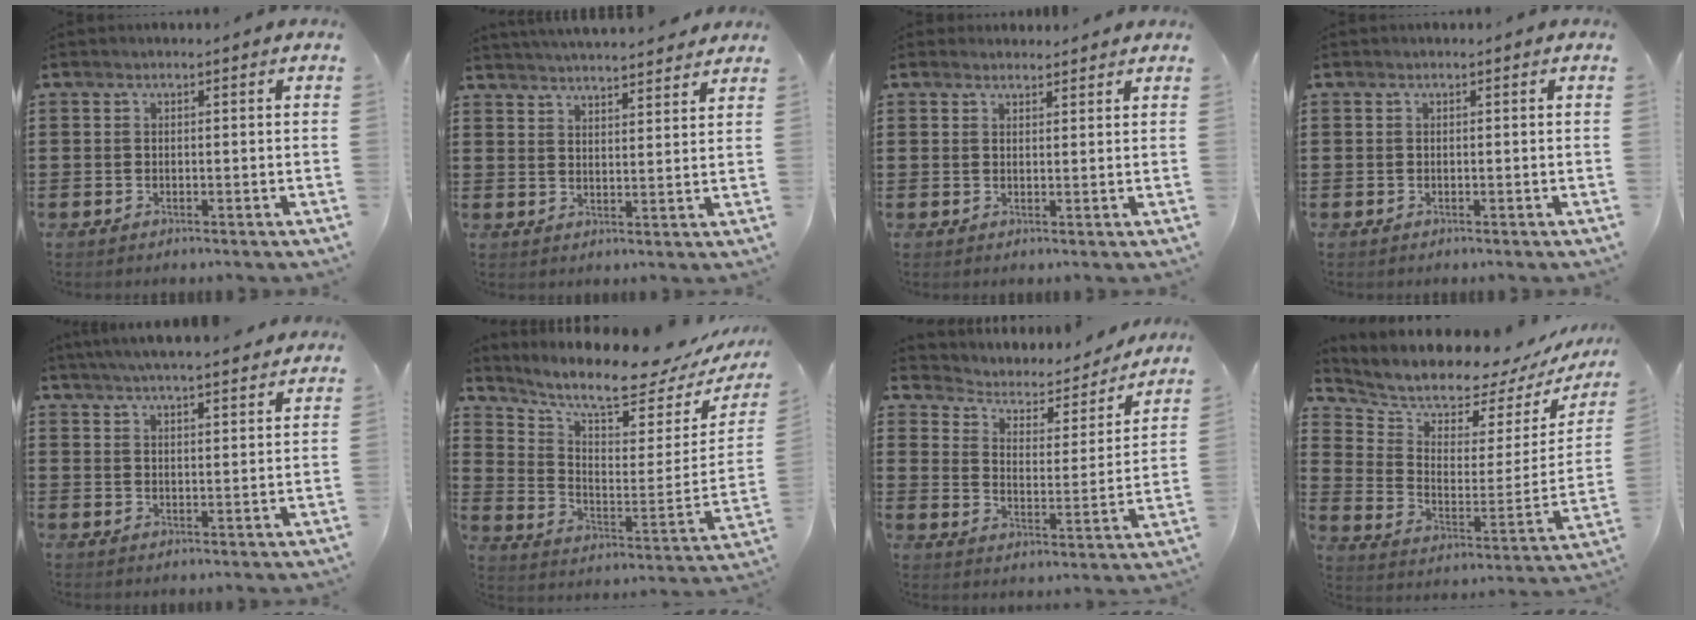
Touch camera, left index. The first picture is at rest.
{"total": 3.9, "force": [3.9, -0.3, 0.2], "torque": [-0.017, -0.018, 0.070]}
{"total": 1.8, "force": [1.8, 0.5, 0.1], "torque": [-0.006, 0.003, 0.035]}
{"total": 0.0}
{"total": 4.7, "force": [4.5, 0.0, 1.4], "torque": [-0.041, -0.013, 0.080]}
{"total": 7.9, "force": [6.8, 0.7, 4.1], "torque": [-0.104, -0.059, 0.111]}
{"total": 3.4, "force": [2.8, 1.7, 0.9], "torque": [-0.038, -0.023, 0.038]}
{"total": 6.7, "force": [6.6, 1.0, 0.3], "torque": [-0.054, -0.063, 0.112]}